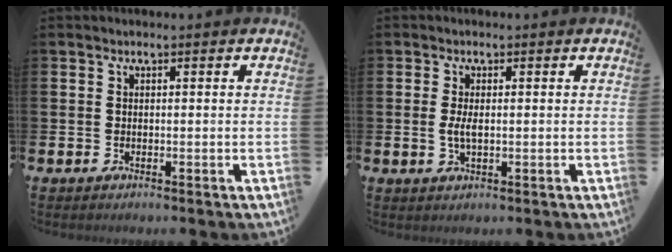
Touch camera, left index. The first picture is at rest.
{"total": 2.2, "force": [0.1, 0.8, 2.0], "torque": [-0.038, 0.002, -0.001]}